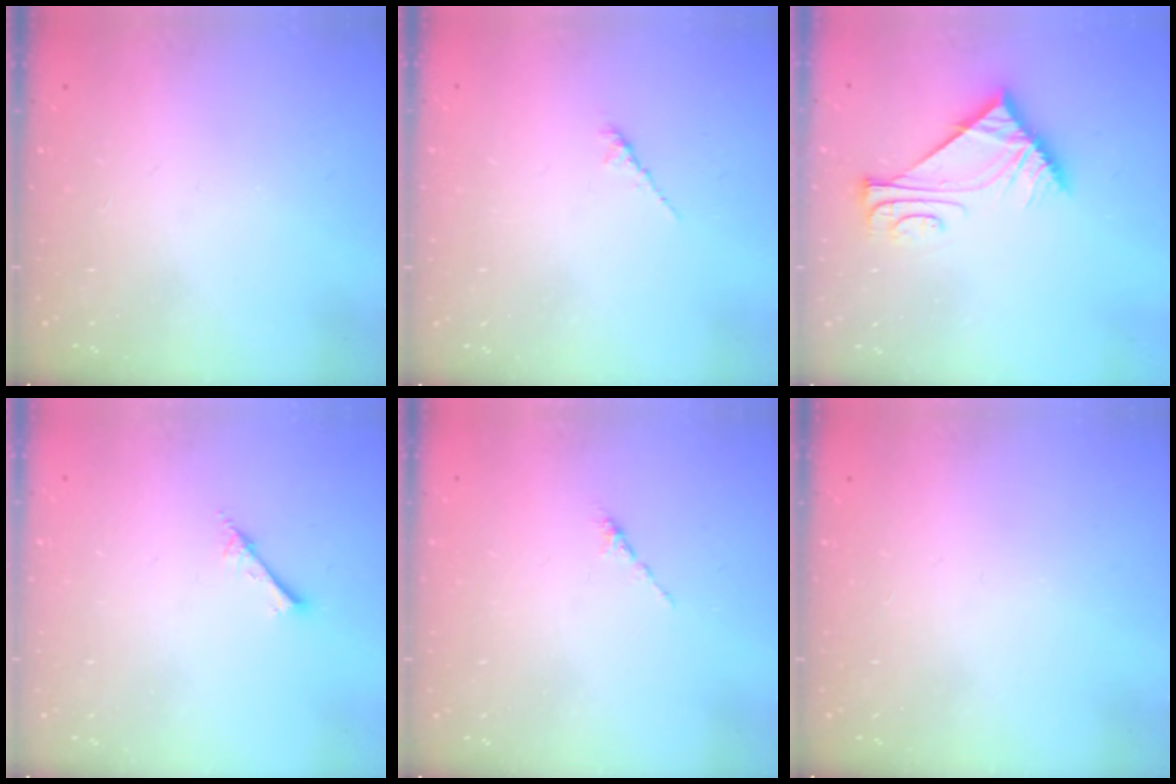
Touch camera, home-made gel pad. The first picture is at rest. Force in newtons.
{"total": 2.0, "press": 2.0, "slide": 0.6}
{"total": 6.9, "press": 6.8, "slide": 0.8}
{"total": 2.2, "press": 2.2, "slide": 0.3}
{"total": 0.0}
{"total": 0.0}